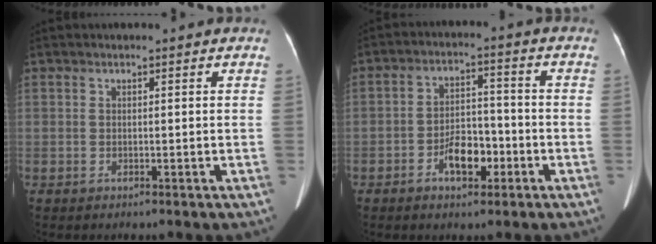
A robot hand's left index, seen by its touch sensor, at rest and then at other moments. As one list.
[{"total": 6.3, "force": [-3.1, 3.1, 4.5], "torque": [-0.083, 0.012, -0.051]}]